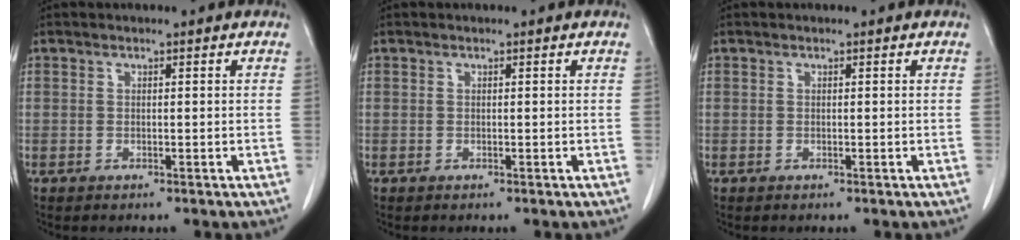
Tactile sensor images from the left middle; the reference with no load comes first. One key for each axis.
{"total": 0.0}
{"total": 0.0}